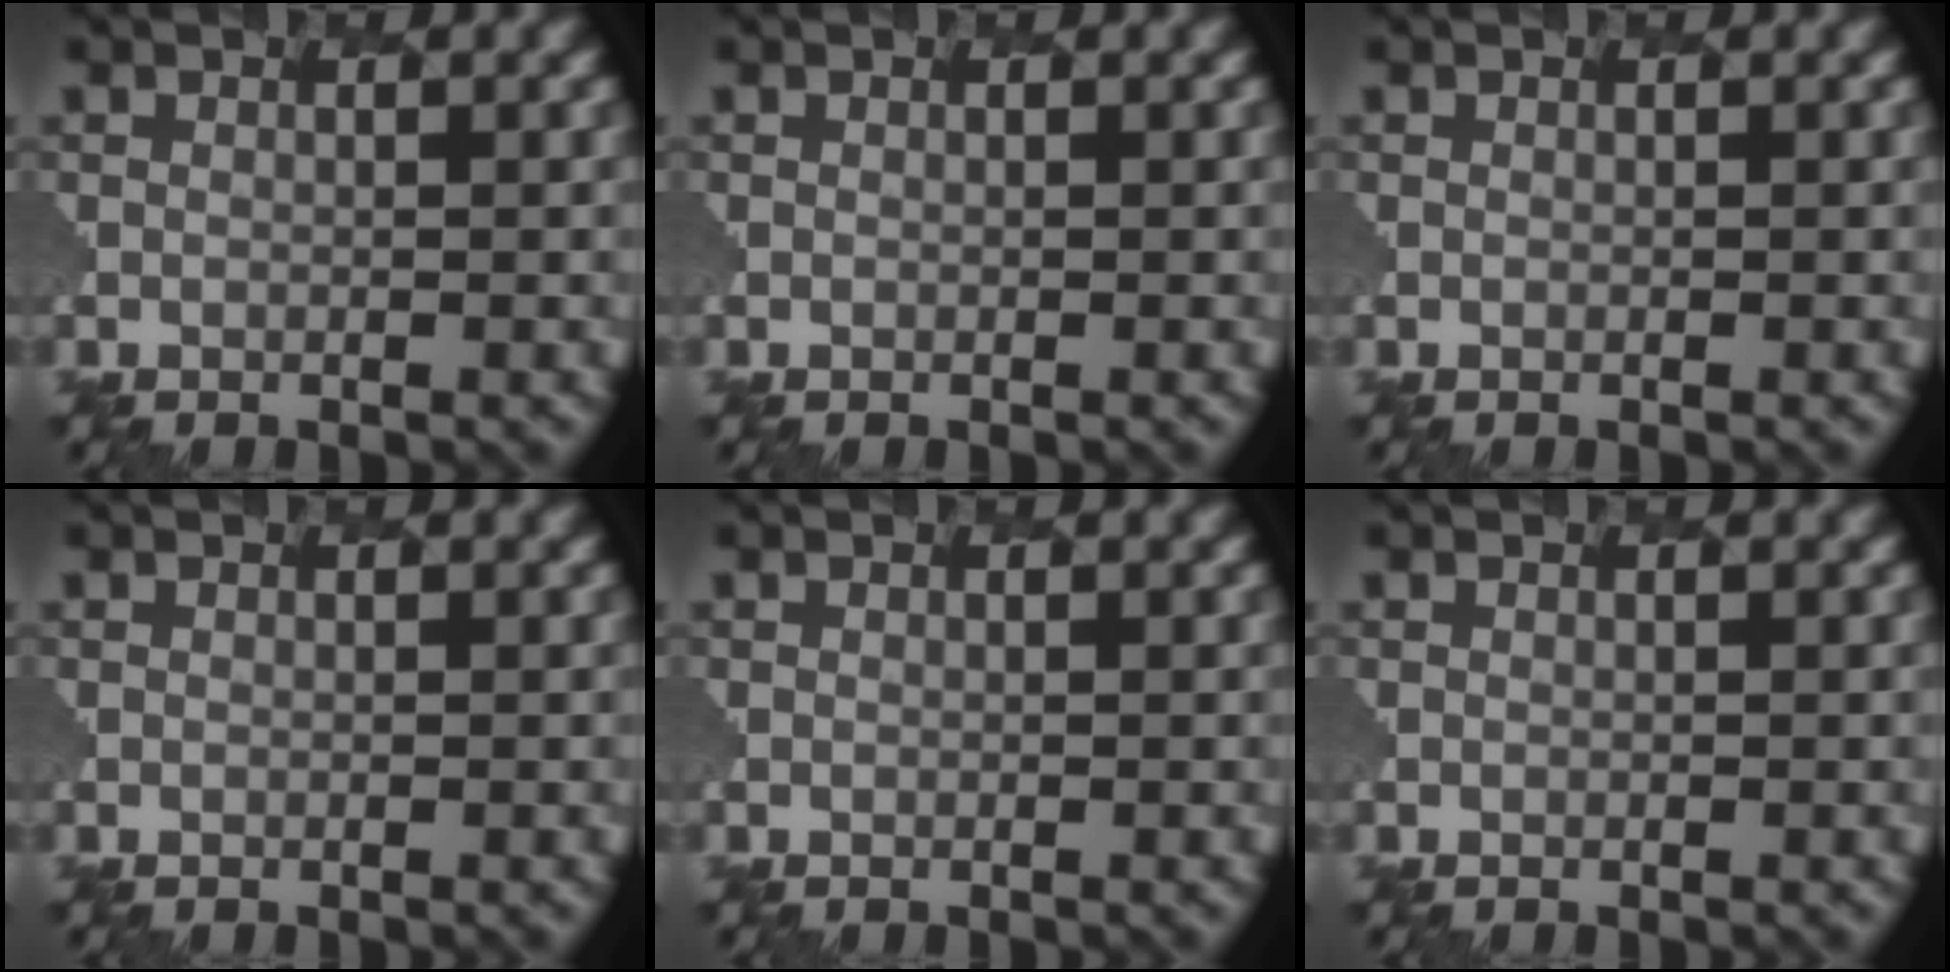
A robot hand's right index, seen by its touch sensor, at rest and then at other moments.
{"total": 0.0}
{"total": 0.0}
{"total": 0.0}
{"total": 0.0}
{"total": 0.0}